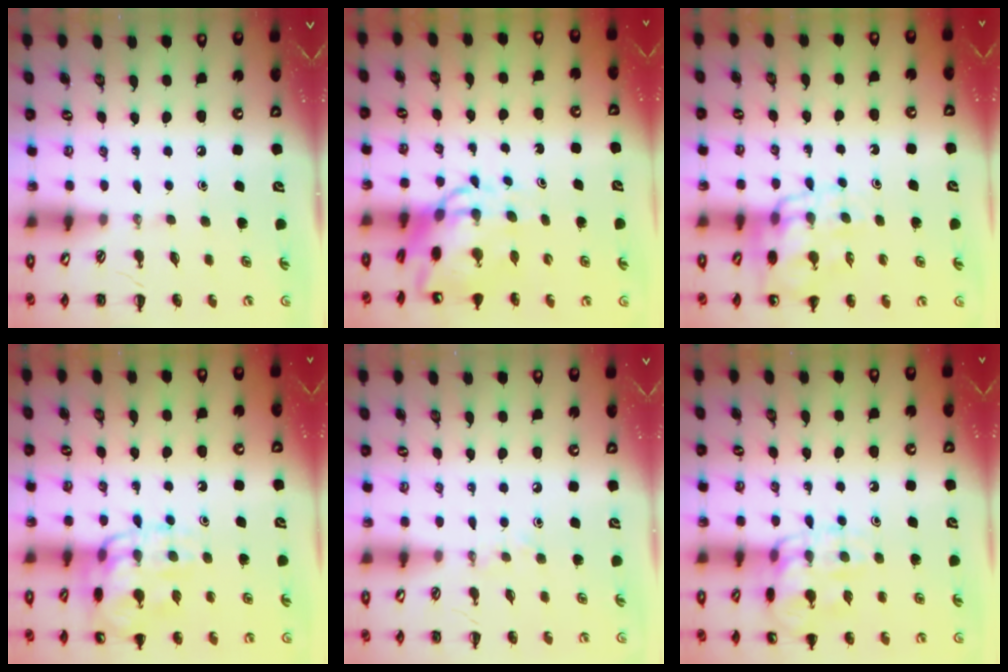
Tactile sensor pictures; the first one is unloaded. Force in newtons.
{"total": 10.0, "press": 9.6, "slide": 2.6}
{"total": 14.3, "press": 13.7, "slide": 3.9}
{"total": 15.1, "press": 15.0, "slide": 1.4}
{"total": 3.2, "press": 3.1, "slide": 0.9}
{"total": 13.7, "press": 13.7, "slide": 1.2}